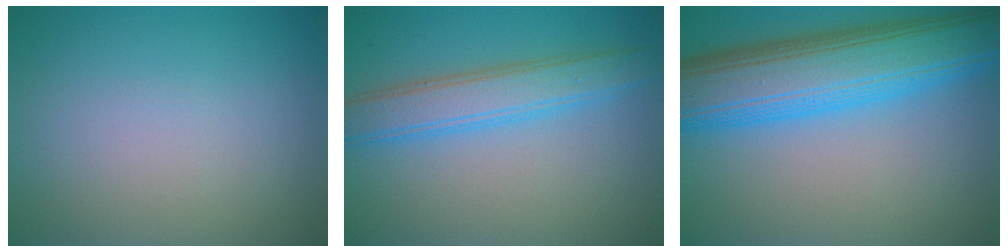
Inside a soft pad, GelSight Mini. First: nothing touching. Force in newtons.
{"total": 4.4, "press": 4.4, "slide": 0.1}
{"total": 10.9, "press": 10.9, "slide": 0.2}